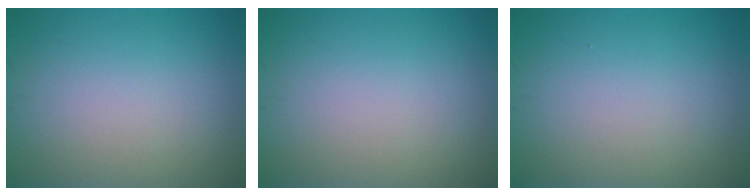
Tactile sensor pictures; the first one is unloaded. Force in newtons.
{"total": 0.0}
{"total": 0.0}